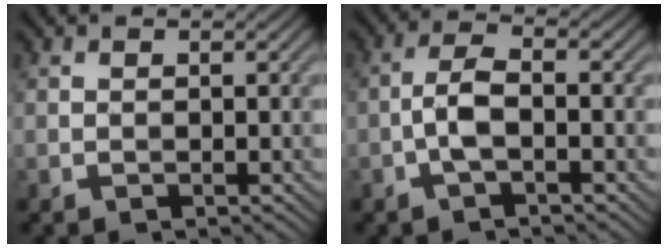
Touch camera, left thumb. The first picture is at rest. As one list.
[{"total": 3.7, "force": [-1.3, 1.2, 3.3], "torque": [-0.072, 0.007, -0.035]}]